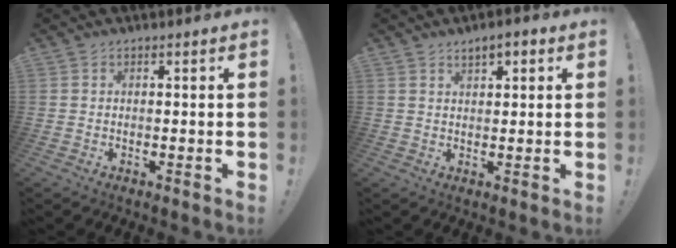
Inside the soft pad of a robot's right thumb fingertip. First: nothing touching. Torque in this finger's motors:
{"motor_torque": [-0.25, 0.28, 0.11, -0.07, 0.00]}